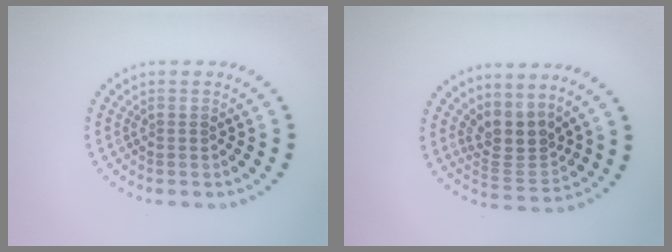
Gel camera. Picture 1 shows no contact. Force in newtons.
{"total": 3.5, "press": 2.7, "slide": 2.2}